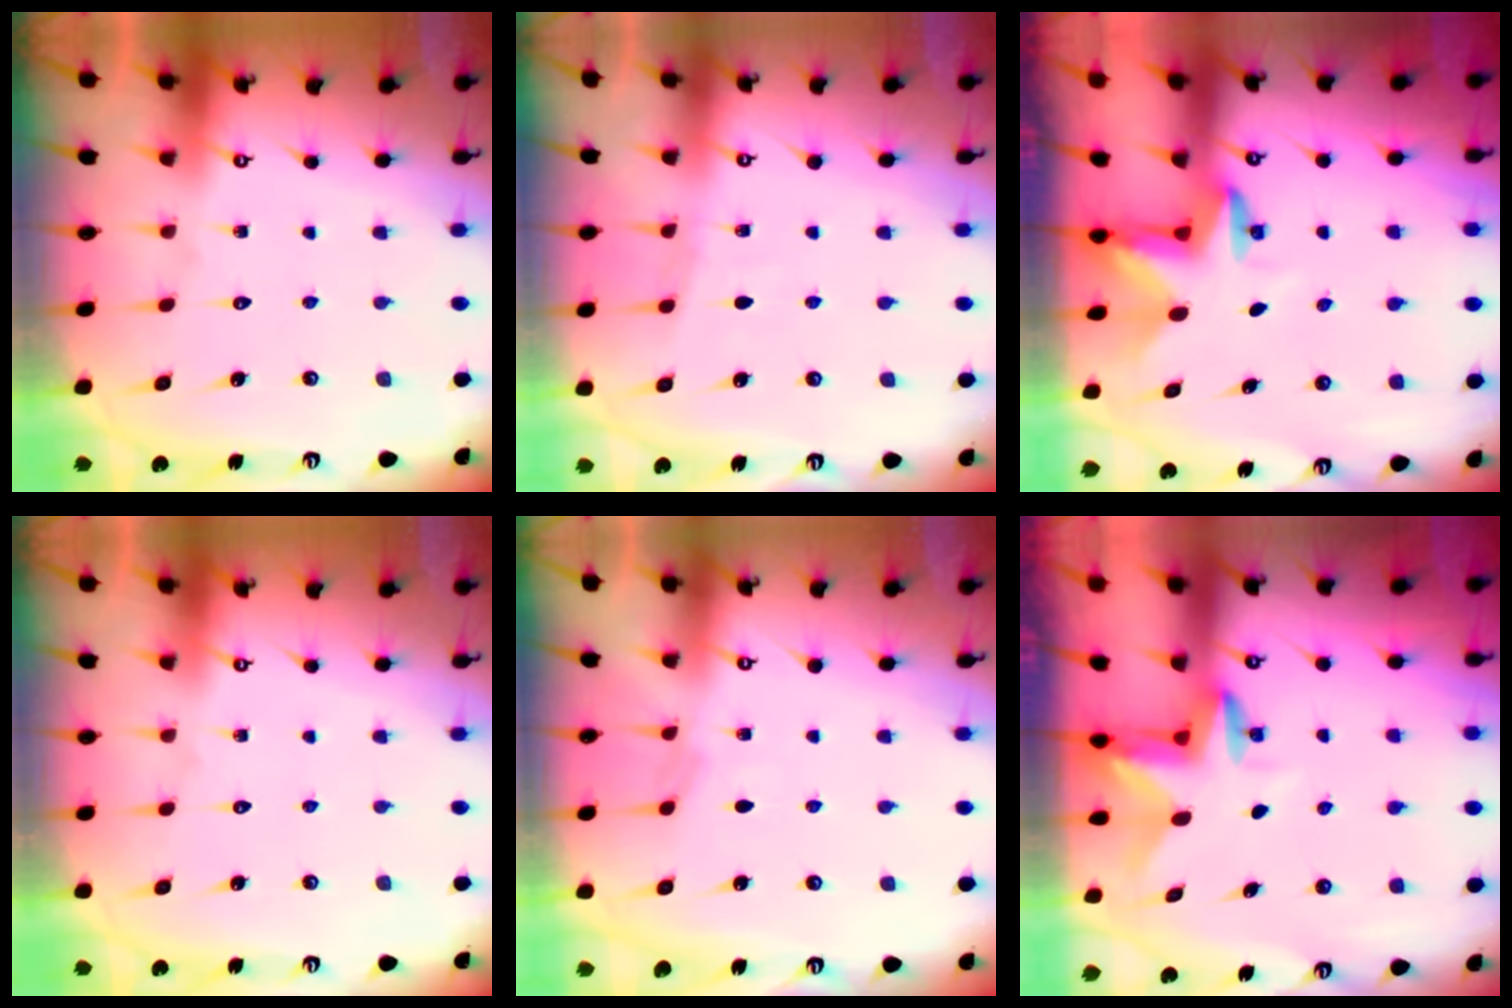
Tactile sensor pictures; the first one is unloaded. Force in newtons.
{"total": 2.5, "press": 2.4, "slide": 0.4}
{"total": 3.1, "press": 3.1, "slide": 0.1}
{"total": 0.0}
{"total": 2.3, "press": 2.3, "slide": 0.5}
{"total": 3.0, "press": 3.0, "slide": 0.3}